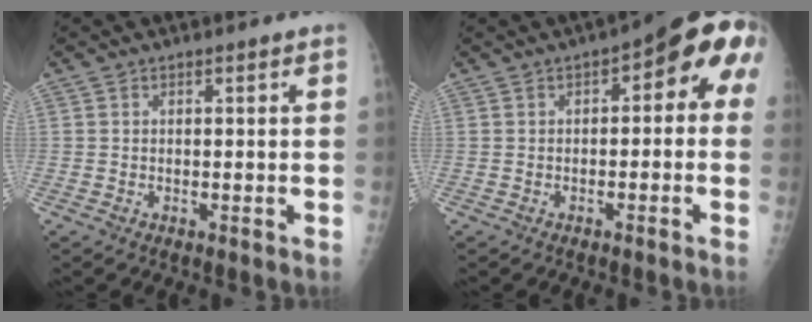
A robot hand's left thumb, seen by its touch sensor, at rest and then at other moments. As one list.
[{"total": 9.3, "force": [1.2, 4.5, 8.1], "torque": [-0.065, 0.034, 0.001]}]